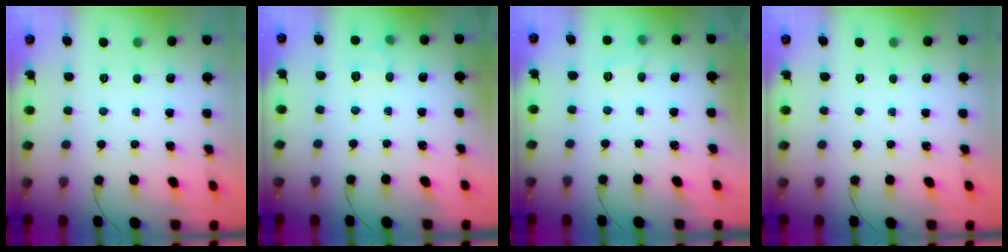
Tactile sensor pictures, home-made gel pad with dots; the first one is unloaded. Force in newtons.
{"total": 6.5, "press": 6.3, "slide": 1.8}
{"total": 7.2, "press": 7.0, "slide": 1.9}
{"total": 0.0}